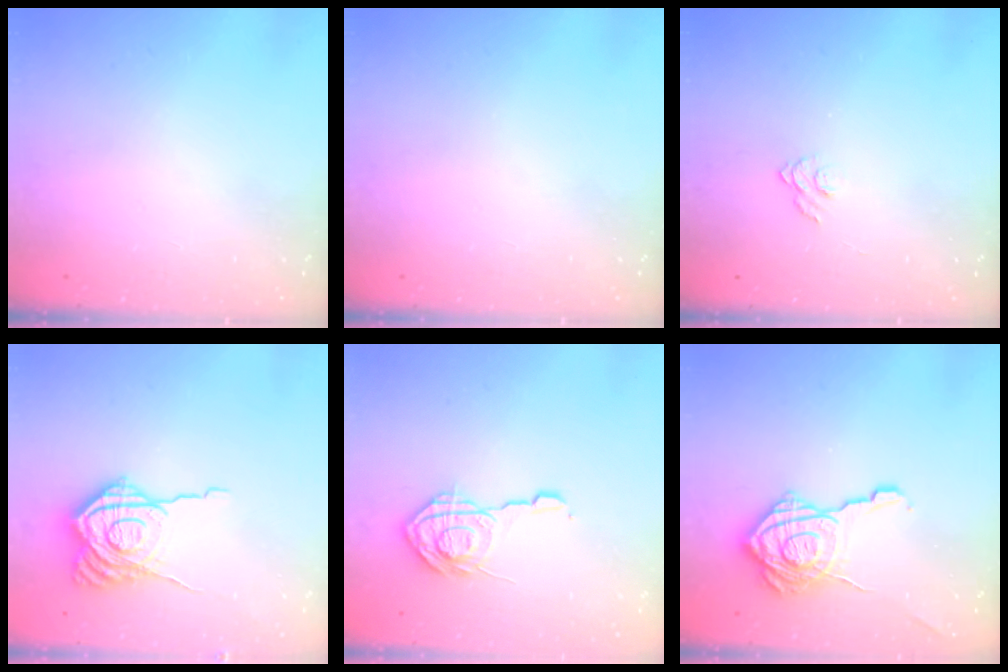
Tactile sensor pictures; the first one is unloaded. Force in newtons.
{"total": 0.0}
{"total": 5.3, "press": 5.3, "slide": 0.5}
{"total": 14.4, "press": 14.3, "slide": 1.1}
{"total": 11.1, "press": 11.1, "slide": 0.9}
{"total": 18.7, "press": 18.6, "slide": 1.1}